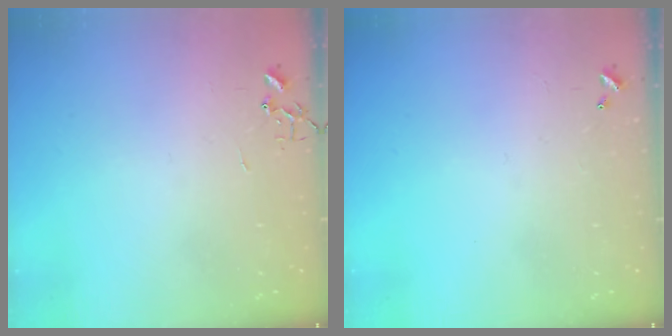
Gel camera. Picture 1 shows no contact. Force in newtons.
{"total": 0.0}